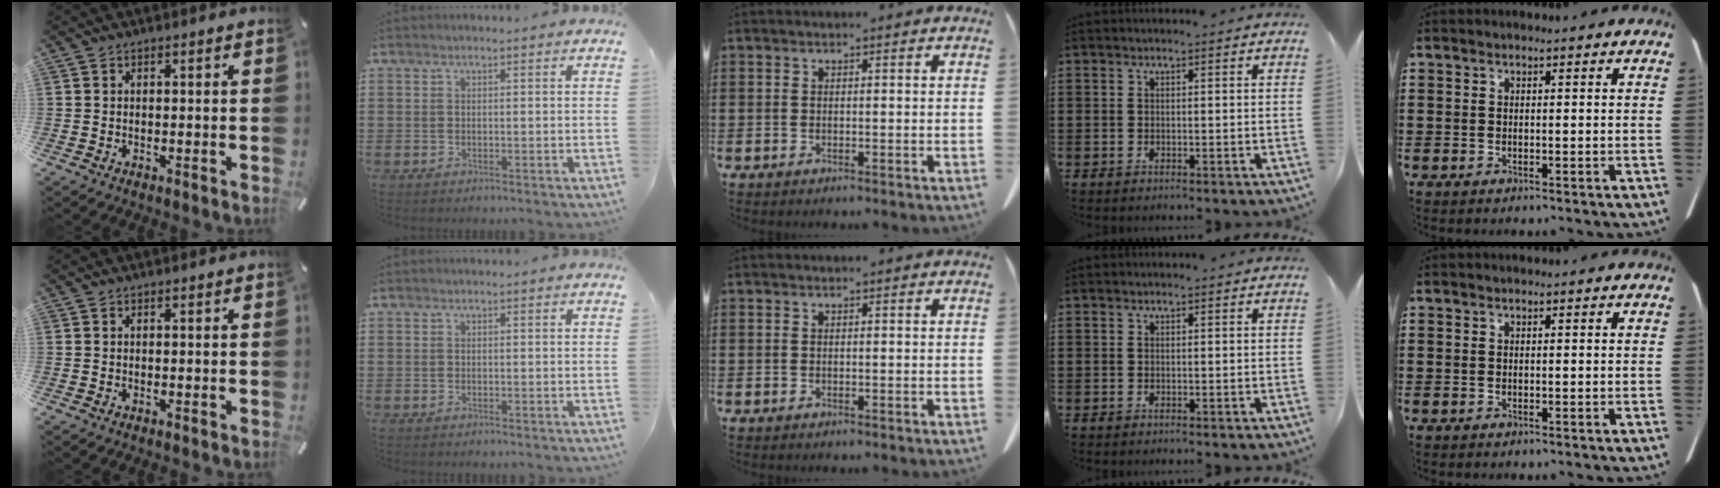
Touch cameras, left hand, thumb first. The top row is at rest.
{}